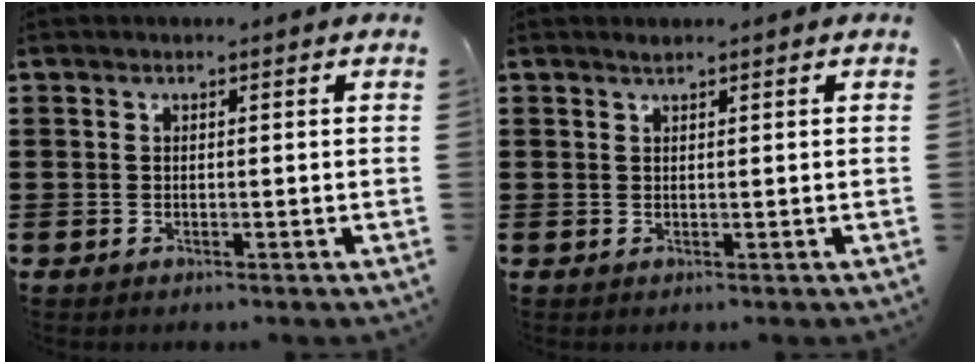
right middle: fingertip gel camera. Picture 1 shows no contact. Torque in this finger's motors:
{"motor_torque": [0.00, 0.00, 0.00, -0.01]}